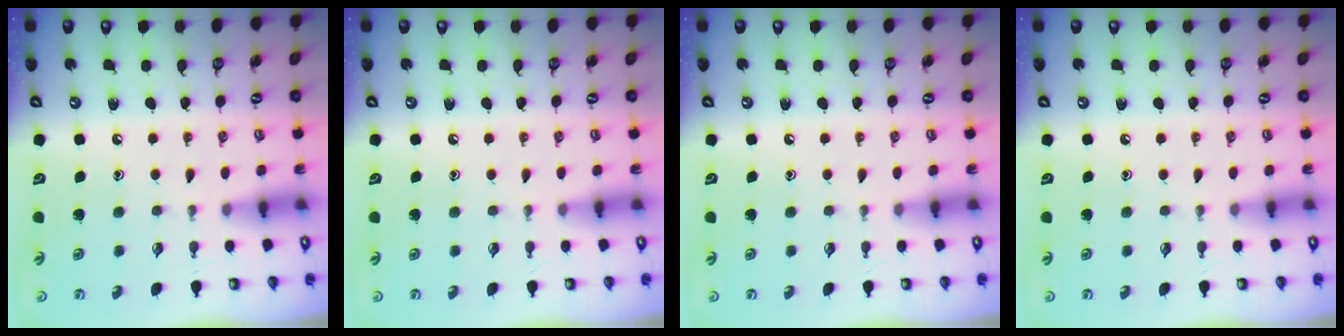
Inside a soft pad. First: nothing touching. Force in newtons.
{"total": 0.0}
{"total": 0.0}
{"total": 0.0}